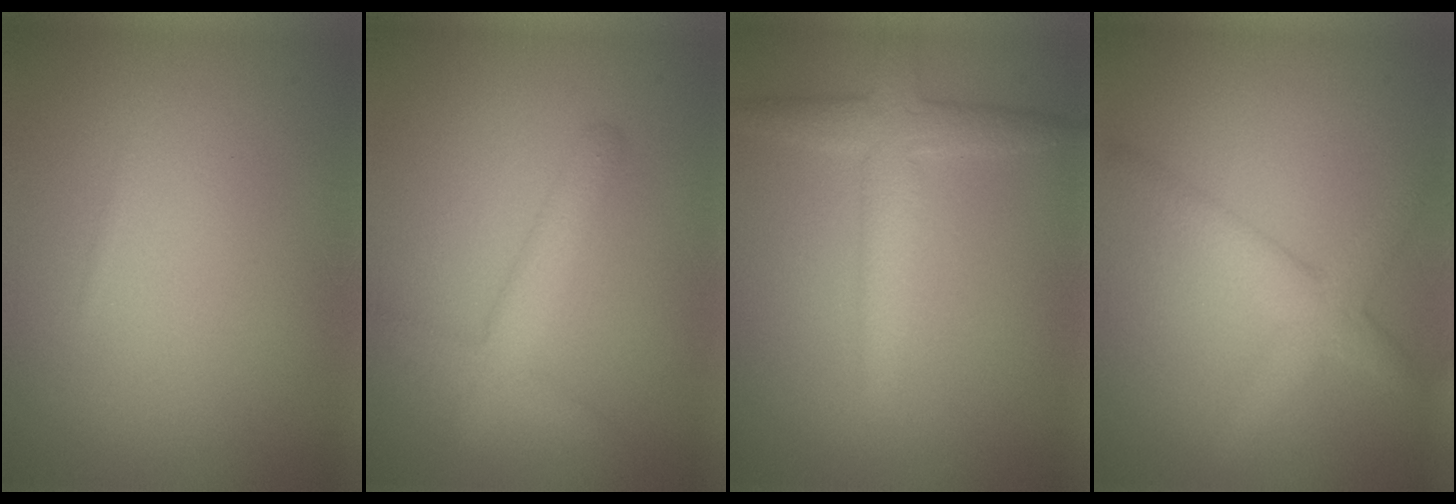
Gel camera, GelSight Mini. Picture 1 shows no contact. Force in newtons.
{"total": 2.9, "press": 2.8, "slide": 0.2}
{"total": 3.9, "press": 3.9, "slide": 0.2}
{"total": 3.7, "press": 3.7, "slide": 0.1}